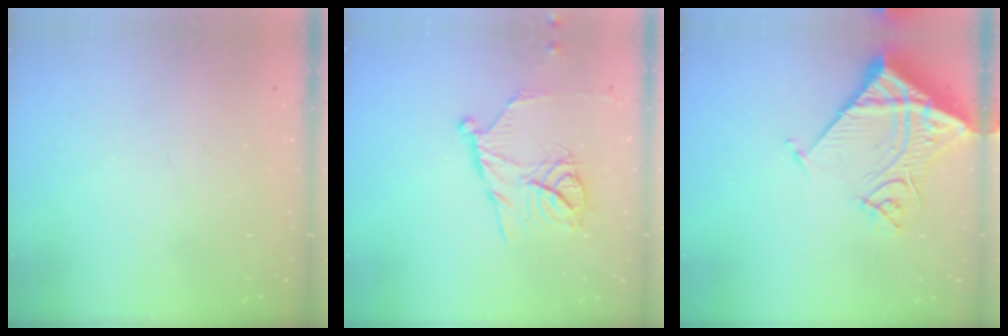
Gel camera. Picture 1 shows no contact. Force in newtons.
{"total": 13.1, "press": 13.1, "slide": 1.0}
{"total": 13.5, "press": 13.4, "slide": 1.8}